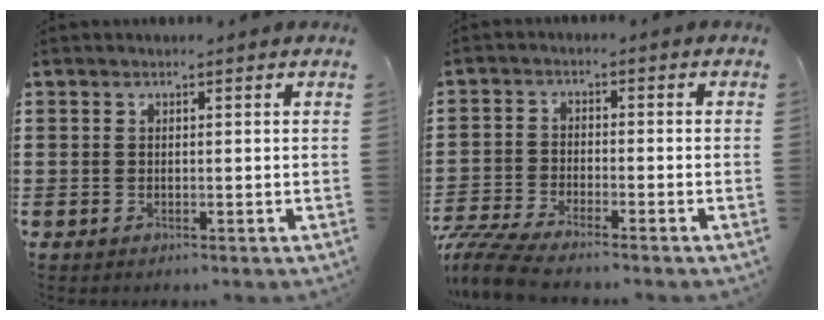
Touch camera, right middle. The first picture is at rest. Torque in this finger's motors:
{"motor_torque": [1.39, -0.75, 0.39, 0.17]}